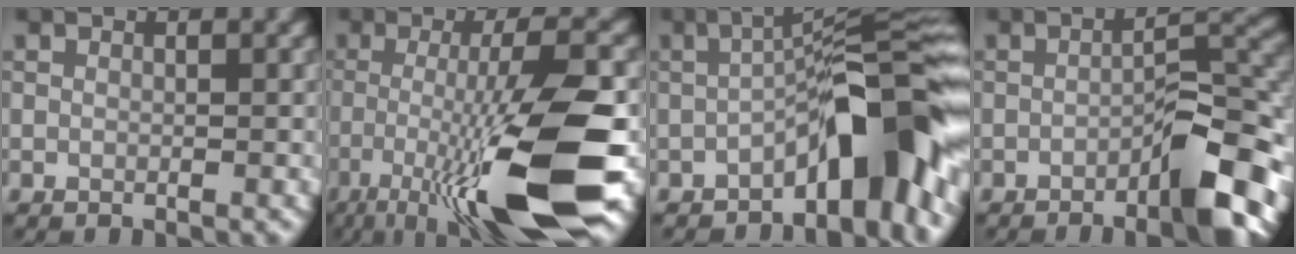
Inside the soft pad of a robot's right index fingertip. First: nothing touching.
{"total": 11.8, "force": [-4.4, 2.1, 10.8], "torque": [-0.173, 0.000, -0.082]}
{"total": 9.1, "force": [-4.0, 2.5, 7.8], "torque": [-0.086, 0.024, -0.074]}
{"total": 7.7, "force": [-3.9, 2.0, 6.3], "torque": [-0.079, 0.019, -0.060]}